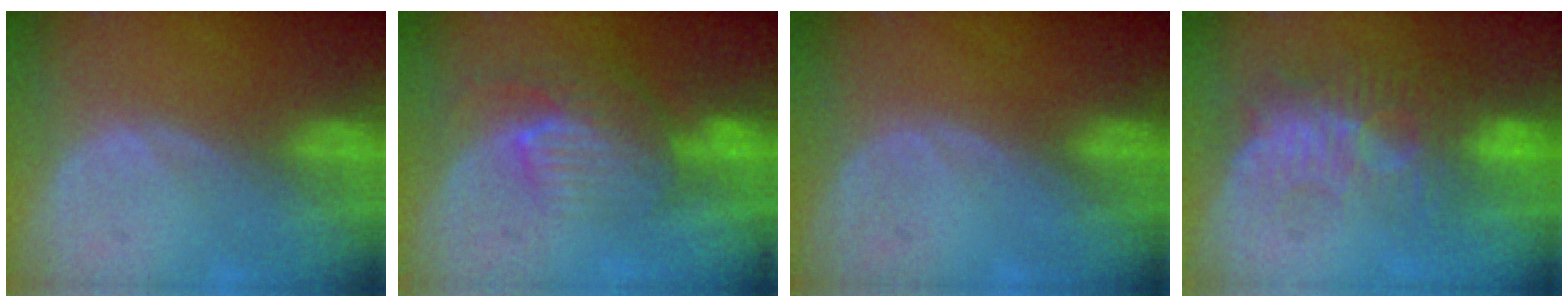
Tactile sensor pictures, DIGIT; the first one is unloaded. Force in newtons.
{"total": 8.1, "press": 7.2, "slide": 3.6}
{"total": 0.0}
{"total": 9.1, "press": 8.4, "slide": 3.6}